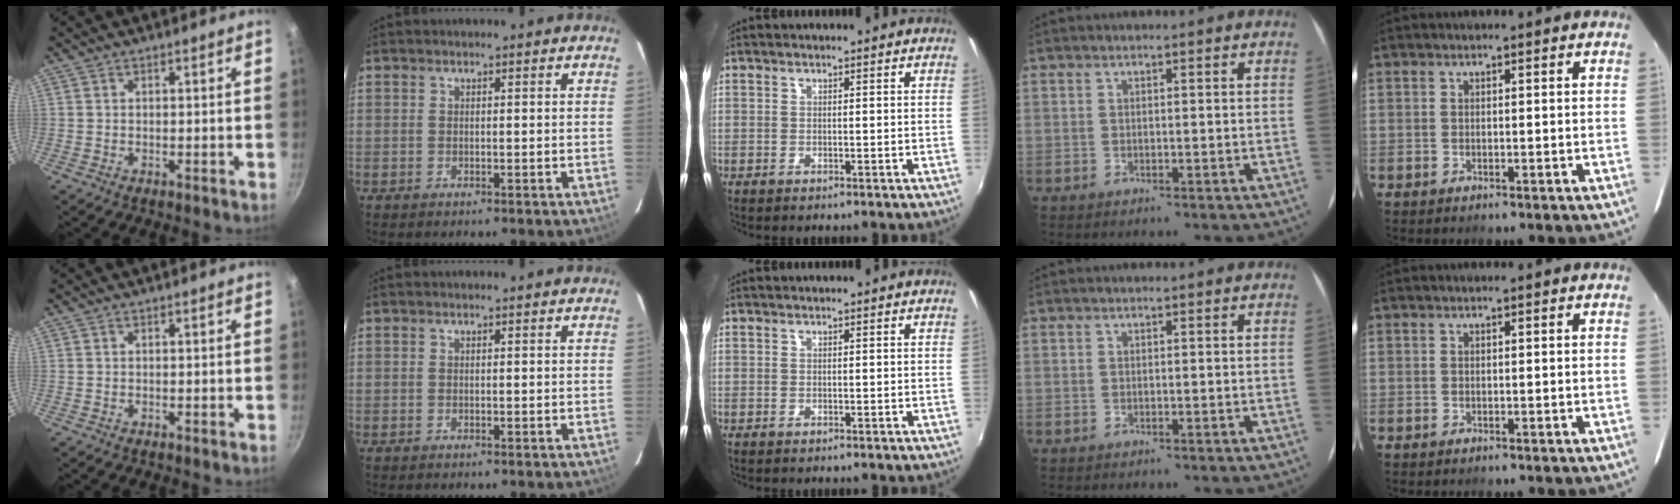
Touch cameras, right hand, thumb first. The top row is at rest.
{}